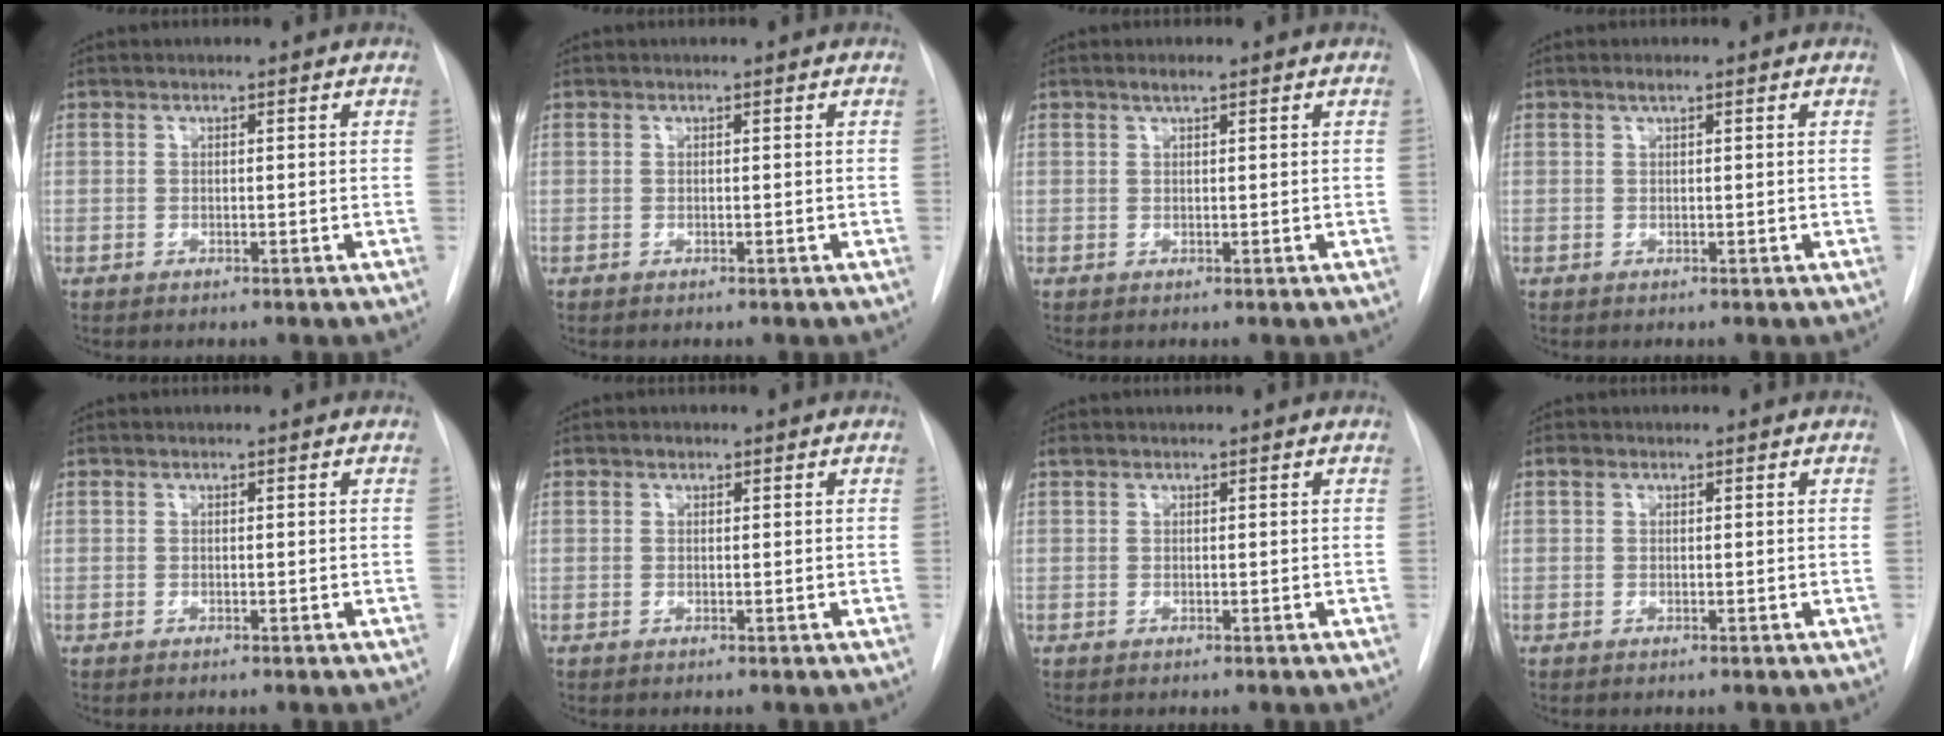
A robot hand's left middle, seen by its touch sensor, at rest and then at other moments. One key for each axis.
{"total": 0.0}
{"total": 1.1, "fx": 0.8, "fy": 0.1, "fz": 0.8, "tx": -0.015, "ty": 0.002, "tz": 0.015}
{"total": 0.8, "fx": 0.5, "fy": 0.0, "fz": 0.6, "tx": -0.011, "ty": 0.003, "tz": 0.009}
{"total": 0.0}
{"total": 0.6, "fx": 0.4, "fy": 0.4, "fz": 0.2, "tx": -0.003, "ty": 0.002, "tz": 0.004}
{"total": 0.6, "fx": 0.5, "fy": 0.0, "fz": 0.2, "tx": -0.012, "ty": 0.019, "tz": 0.014}
{"total": 0.8, "fx": 0.4, "fy": 0.5, "fz": 0.4, "tx": -0.010, "ty": 0.013, "tz": 0.006}